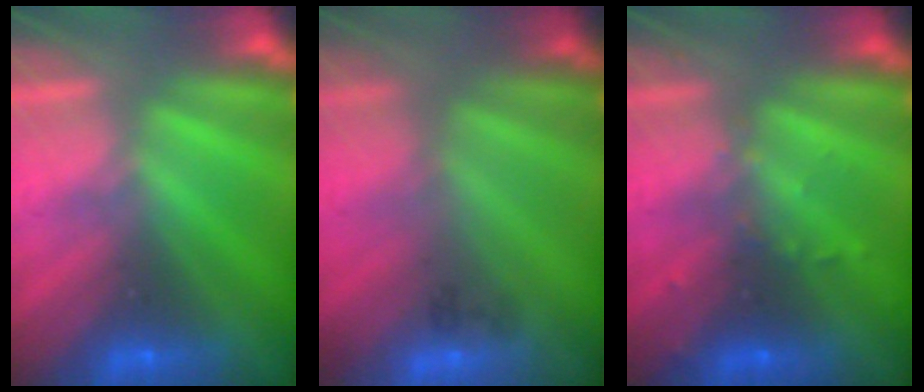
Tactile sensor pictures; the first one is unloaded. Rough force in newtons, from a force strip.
{"total": 2.2}
{"total": 2.8}